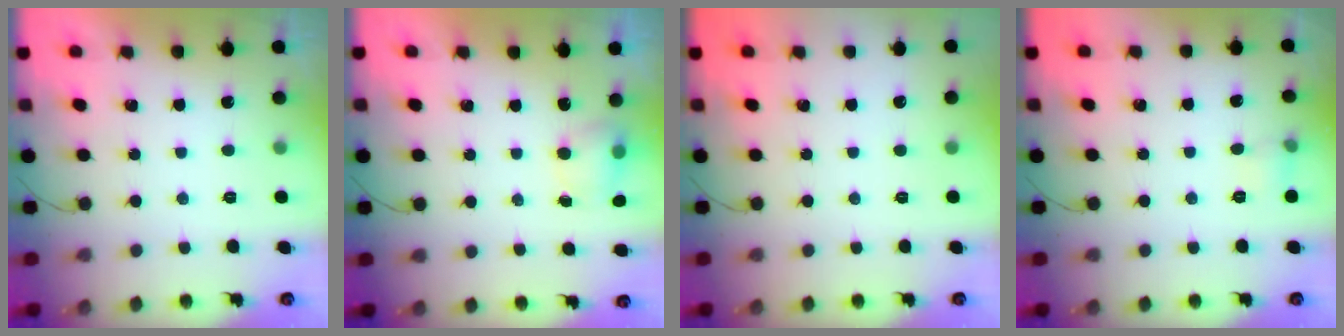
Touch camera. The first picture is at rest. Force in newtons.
{"total": 4.5, "press": 4.5, "slide": 0.6}
{"total": 0.0}
{"total": 4.5, "press": 4.3, "slide": 1.4}